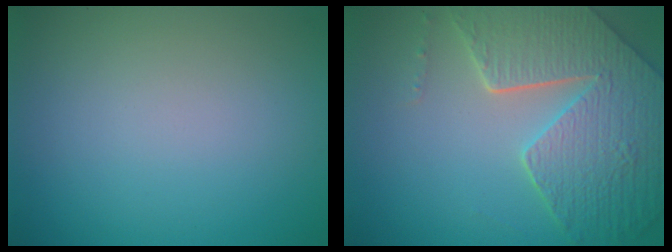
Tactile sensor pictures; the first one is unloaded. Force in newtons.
{"total": 8.4, "press": 6.0, "slide": 5.8}